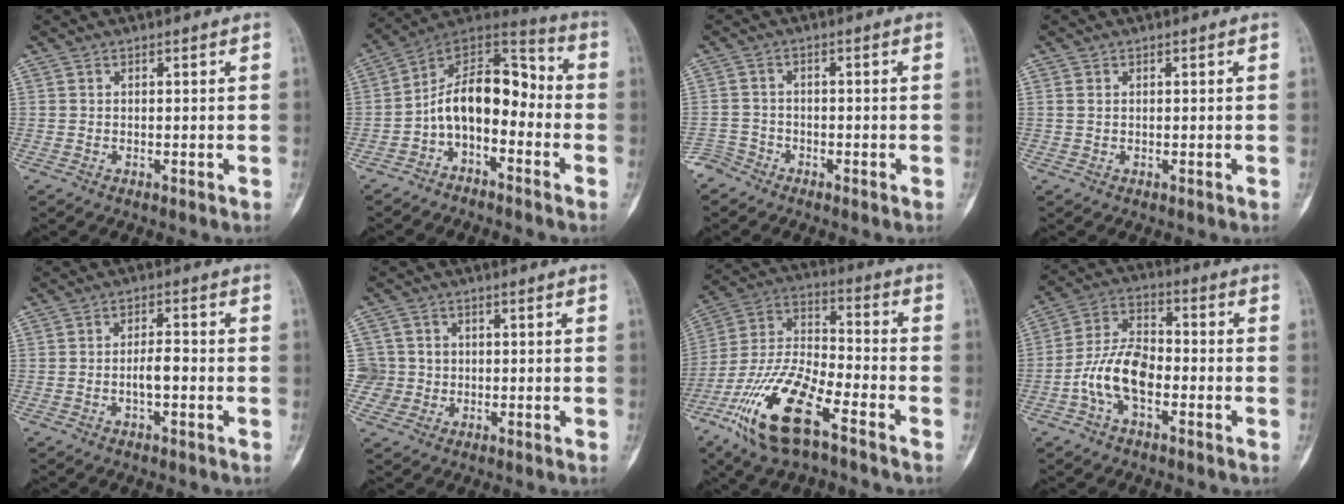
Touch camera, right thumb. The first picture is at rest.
{"total": 13.4, "force": [-3.3, 7.9, 10.2], "torque": [-0.141, 0.088, -0.070]}
{"total": 3.0, "force": [-2.4, 1.8, -0.4], "torque": [0.019, 0.010, -0.054]}
{"total": 0.9, "force": [0.2, 0.7, 0.6], "torque": [-0.013, 0.002, 0.004]}
{"total": 3.7, "force": [-1.0, 1.5, 3.2], "torque": [-0.051, 0.016, -0.019]}
{"total": 5.4, "force": [-0.1, 5.4, 0.0], "torque": [0.028, 0.013, -0.006]}
{"total": 18.8, "force": [-10.3, 6.7, 14.2], "torque": [-0.288, 0.049, -0.198]}
{"total": 10.9, "force": [-3.3, 6.0, 8.5], "torque": [-0.158, 0.037, -0.070]}